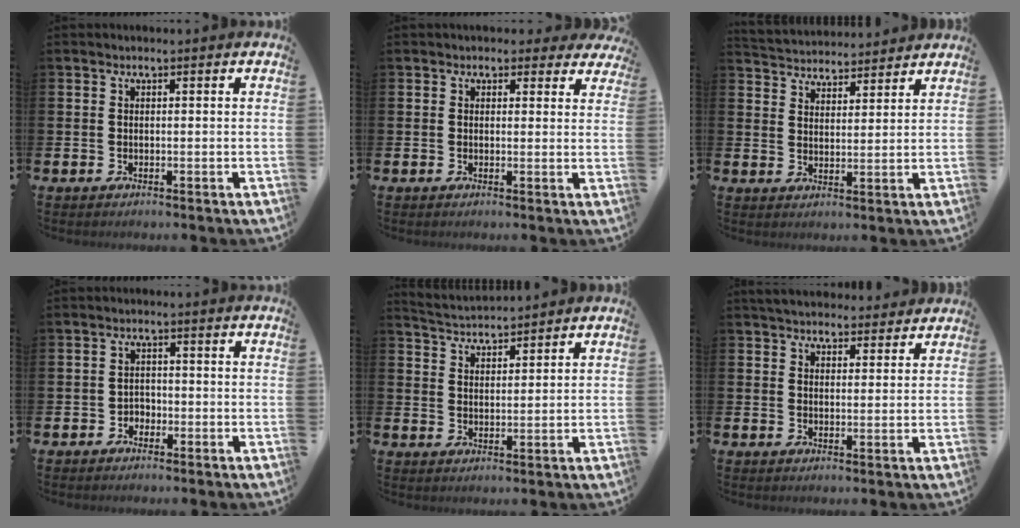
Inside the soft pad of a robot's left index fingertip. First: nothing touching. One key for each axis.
{"total": 2.1, "fx": 1.7, "fy": 1.2, "fz": 0.2, "tx": 0.010, "ty": -0.005, "tz": 0.025}
{"total": 4.3, "fx": 4.2, "fy": 0.7, "fz": -0.5, "tx": -0.009, "ty": -0.027, "tz": 0.075}
{"total": 1.8, "fx": -1.1, "fy": 1.4, "fz": 0.1, "tx": 0.000, "ty": 0.000, "tz": -0.028}
{"total": 3.8, "fx": 3.7, "fy": 0.2, "fz": -0.1, "tx": -0.014, "ty": -0.022, "tz": 0.068}
{"total": 4.5, "fx": 4.4, "fy": 1.0, "fz": 0.2, "tx": -0.013, "ty": -0.024, "tz": 0.080}